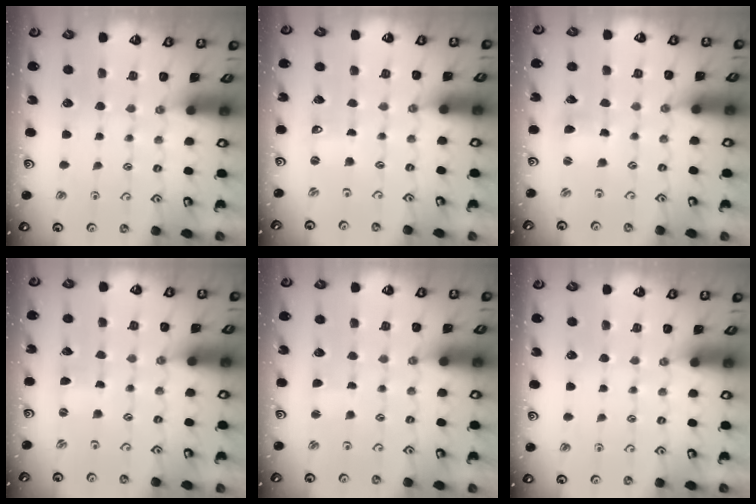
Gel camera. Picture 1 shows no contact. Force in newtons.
{"total": 0.0}
{"total": 2.5, "press": 2.5, "slide": 0.3}
{"total": 0.0}
{"total": 1.8, "press": 1.8, "slide": 0.2}
{"total": 0.0}